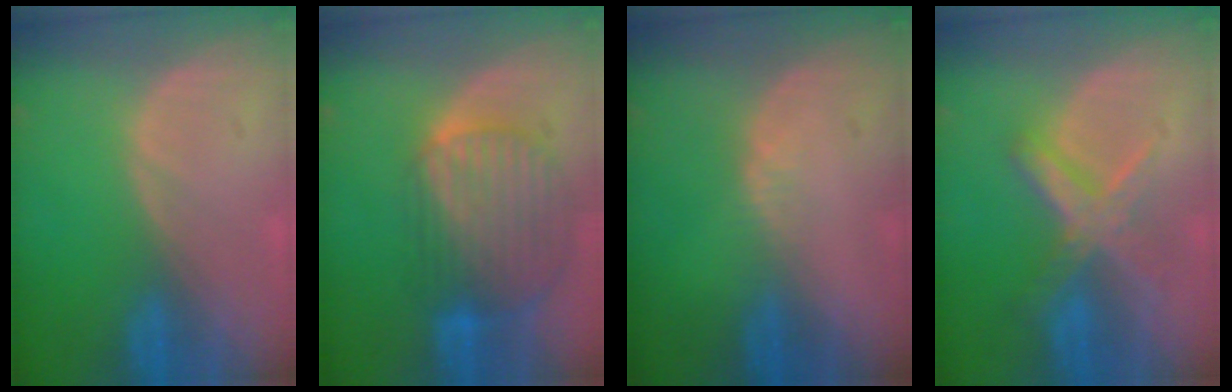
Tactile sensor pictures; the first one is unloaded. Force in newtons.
{"total": 10.3, "press": 8.7, "slide": 5.6}
{"total": 1.2, "press": 0.9, "slide": 0.8}
{"total": 7.0, "press": 6.1, "slide": 3.4}